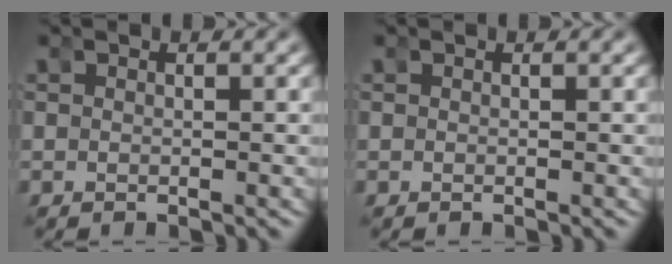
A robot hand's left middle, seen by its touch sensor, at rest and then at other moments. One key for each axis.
{"total": 0.0}